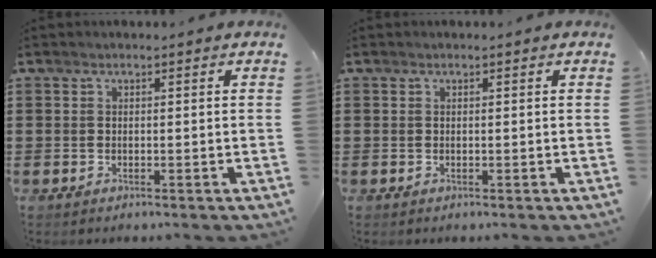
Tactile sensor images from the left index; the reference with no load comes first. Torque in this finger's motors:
{"motor_torque": [0.27, 1.05, 0.00, 0.00]}